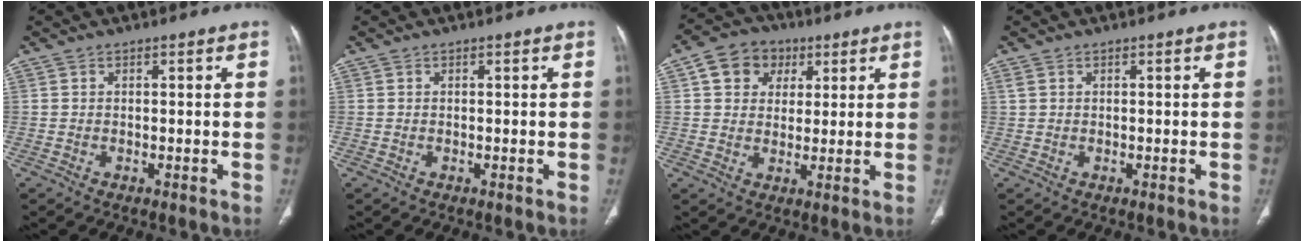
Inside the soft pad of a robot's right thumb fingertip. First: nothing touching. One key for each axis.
{"total": 0.0}
{"total": 8.6, "fx": 3.2, "fy": 7.1, "fz": 3.5, "tx": -0.026, "ty": -0.002, "tz": 0.045}
{"total": 0.7, "fx": 0.3, "fy": 0.6, "fz": 0.3, "tx": -0.007, "ty": 0.007, "tz": 0.009}